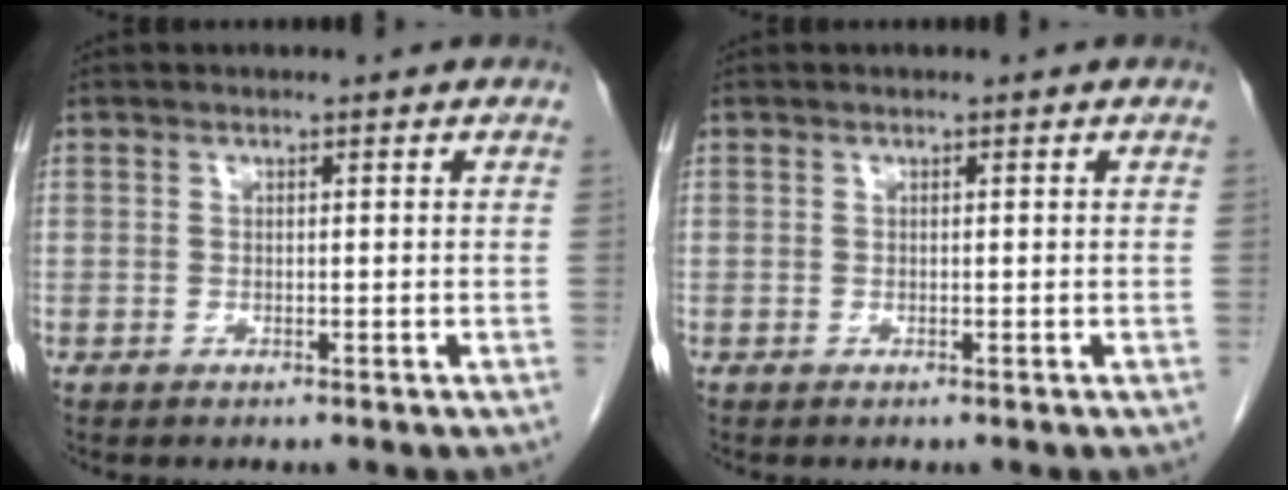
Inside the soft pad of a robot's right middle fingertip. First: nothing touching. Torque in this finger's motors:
{"motor_torque": [-0.02, 0.02, 0.00, -0.01]}